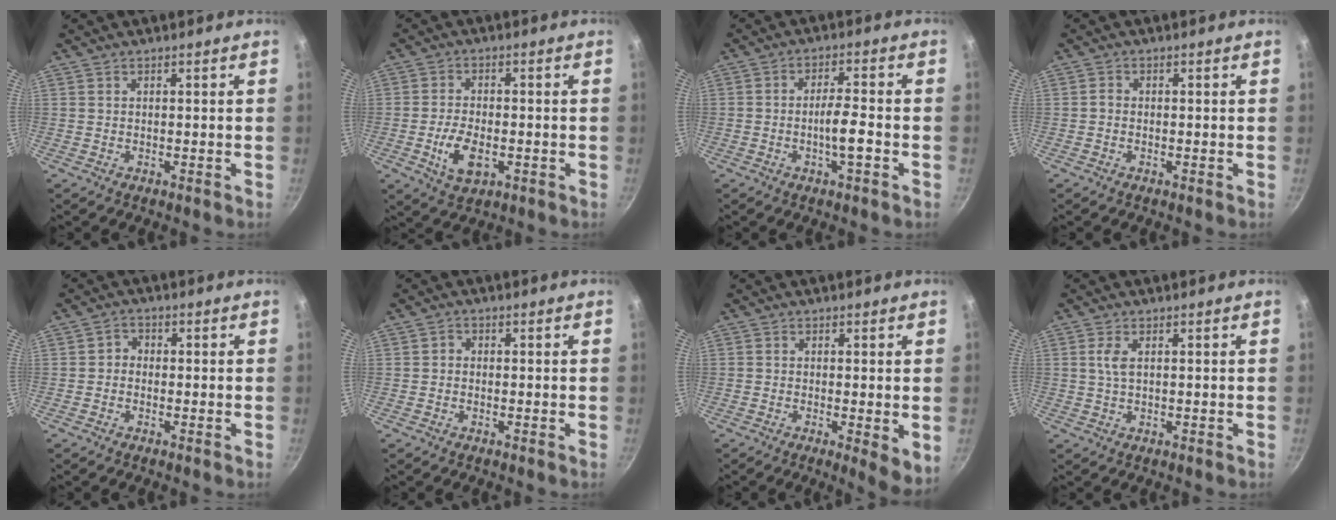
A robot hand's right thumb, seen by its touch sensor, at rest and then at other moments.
{"total": 7.6, "force": [-2.1, 4.2, 6.0], "torque": [-0.108, 0.008, -0.035]}
{"total": 5.4, "force": [-1.9, 1.2, 4.9], "torque": [-0.080, 0.021, -0.036]}
{"total": 0.8, "force": [-0.3, 0.6, 0.4], "torque": [-0.008, 0.005, -0.009]}
{"total": 2.4, "force": [-0.4, 2.2, 0.9], "torque": [-0.004, 0.010, -0.016]}
{"total": 1.2, "force": [-0.2, 1.1, 0.5], "torque": [-0.008, 0.006, -0.006]}
{"total": 5.3, "force": [-0.7, 1.5, 5.1], "torque": [-0.066, -0.015, -0.009]}
{"total": 2.5, "force": [0.6, 1.0, 2.2], "torque": [-0.048, 0.000, 0.013]}